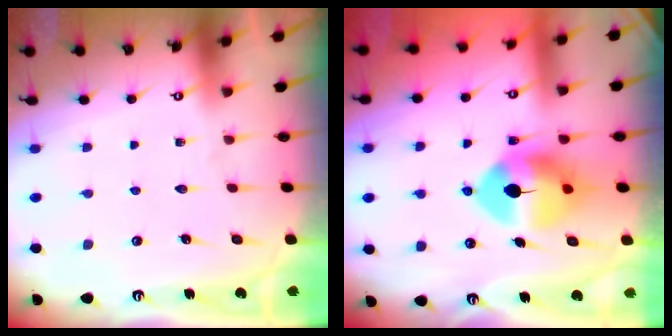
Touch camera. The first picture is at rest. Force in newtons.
{"total": 11.1, "press": 10.9, "slide": 1.8}